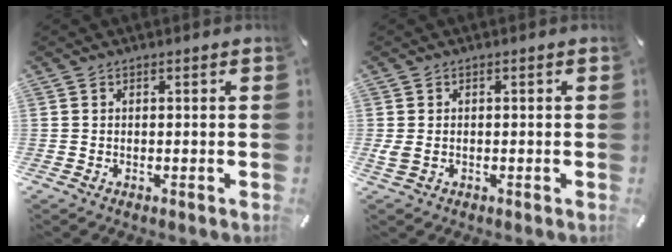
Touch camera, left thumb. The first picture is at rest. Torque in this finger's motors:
{"motor_torque": [0.24, 0.78, 0.03, 0.25, 0.07]}